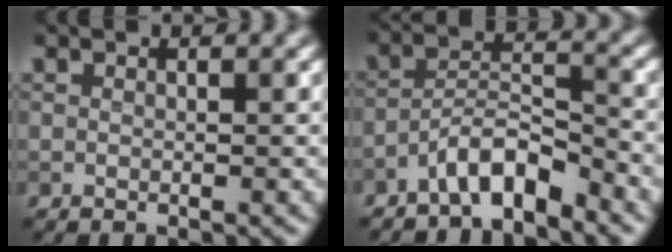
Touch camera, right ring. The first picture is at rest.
{"total": 4.2, "force": [-3.3, 1.0, 2.4], "torque": [-0.041, 0.014, -0.067]}